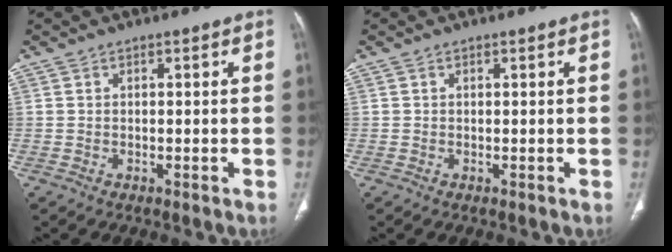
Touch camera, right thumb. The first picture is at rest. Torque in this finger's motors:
{"motor_torque": [-0.27, 0.04, -0.21, 0.14, 0.03]}